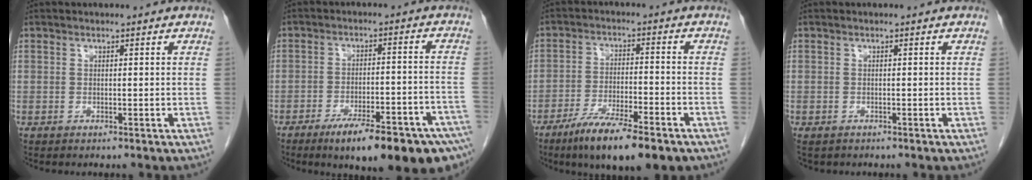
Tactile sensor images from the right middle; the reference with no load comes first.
{"total": 18.1, "force": [-12.5, 3.3, 12.6], "torque": [-0.114, 0.011, -0.177]}
{"total": 12.3, "force": [-8.3, 2.3, 8.7], "torque": [-0.140, -0.021, -0.134]}
{"total": 1.5, "force": [-1.1, 0.9, 0.5], "torque": [-0.013, -0.001, -0.011]}